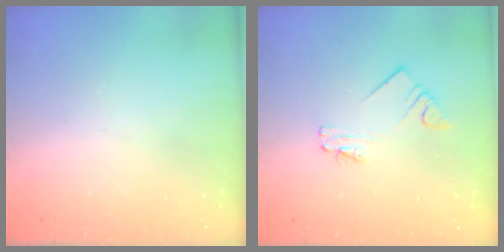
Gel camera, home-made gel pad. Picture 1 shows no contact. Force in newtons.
{"total": 2.0, "press": 2.0, "slide": 0.3}